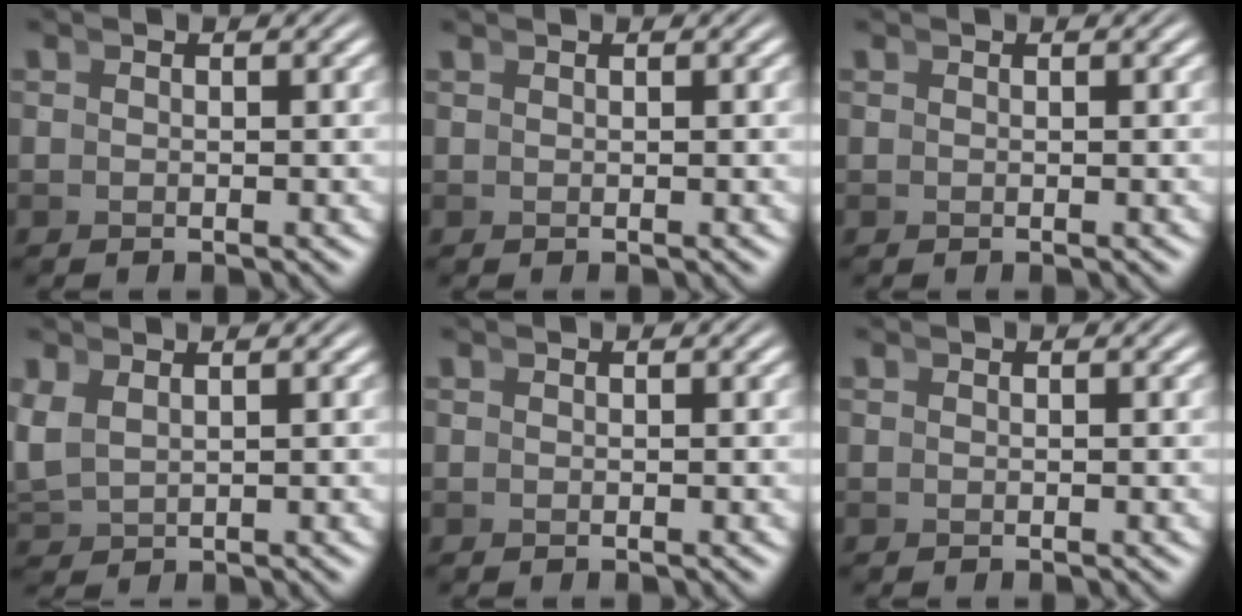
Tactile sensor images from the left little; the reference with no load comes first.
{"total": 0.6, "force": [0.3, -0.6, -0.2], "torque": [0.007, 0.001, 0.008]}
{"total": 0.0}
{"total": 2.1, "force": [0.7, 1.5, 1.1], "torque": [-0.039, -0.007, 0.030]}
{"total": 0.0}
{"total": 0.0}